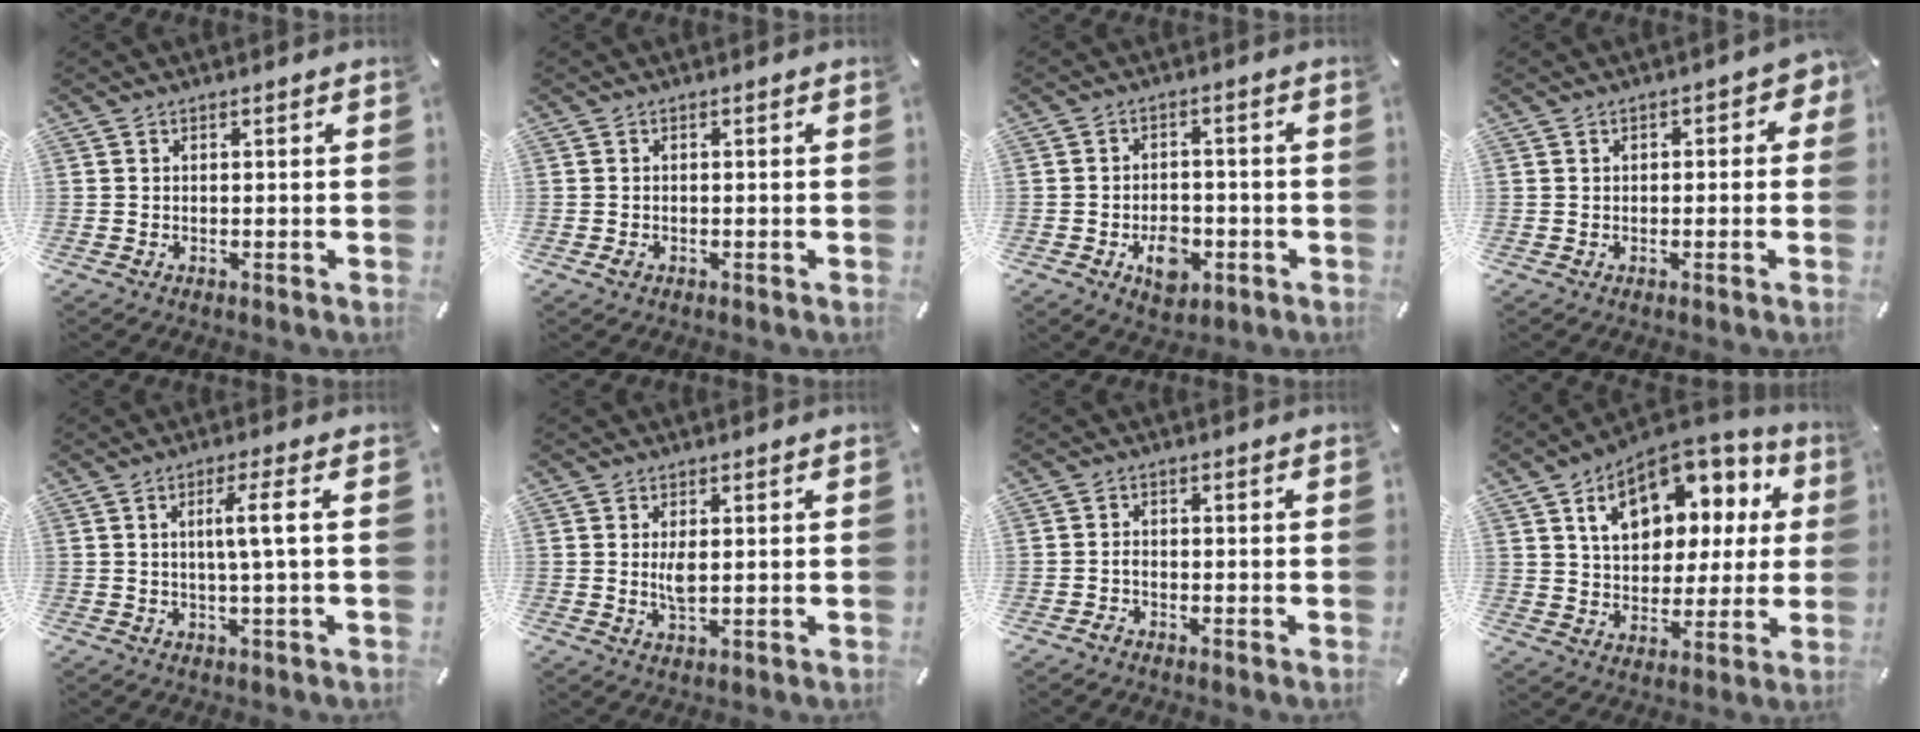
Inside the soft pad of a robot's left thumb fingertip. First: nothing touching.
{"total": 0.8, "force": [-0.4, 0.5, 0.6], "torque": [-0.013, -0.001, -0.005]}
{"total": 7.2, "force": [-2.7, 5.1, 4.4], "torque": [-0.054, 0.012, -0.043]}
{"total": 2.4, "force": [-0.4, 1.6, 1.7], "torque": [-0.023, 0.007, -0.011]}
{"total": 6.7, "force": [1.0, 0.0, 6.7], "torque": [-0.118, -0.003, 0.007]}
{"total": 3.7, "force": [0.5, 1.4, 3.4], "torque": [-0.074, -0.008, 0.002]}
{"total": 1.2, "force": [-1.0, 0.7, 0.4], "torque": [-0.014, 0.002, -0.018]}
{"total": 15.7, "force": [7.6, 10.2, 9.2], "torque": [-0.148, -0.031, 0.136]}